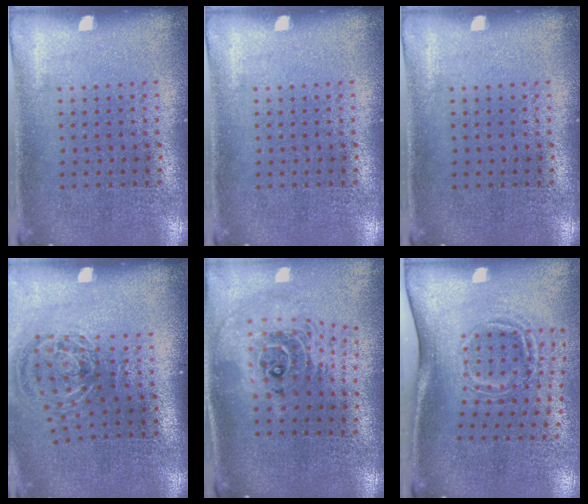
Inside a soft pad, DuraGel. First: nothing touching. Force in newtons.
{"total": 0.0}
{"total": 0.0}
{"total": 1.2, "press": 1.0, "slide": 0.6}
{"total": 2.2, "press": 1.6, "slide": 1.5}
{"total": 1.8, "press": 1.2, "slide": 1.4}